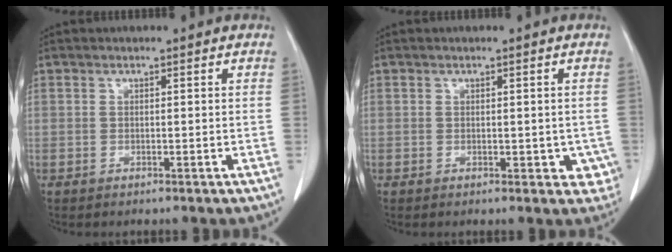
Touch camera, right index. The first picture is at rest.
{"total": 4.0, "force": [-0.7, 2.5, 3.1], "torque": [-0.008, -0.001, -0.004]}